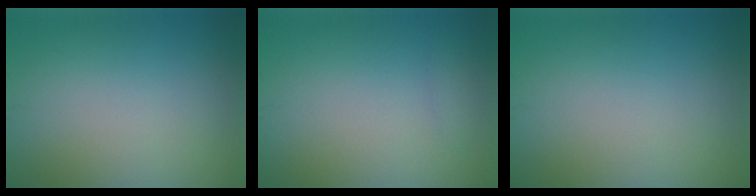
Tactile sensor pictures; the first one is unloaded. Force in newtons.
{"total": 0.5, "press": 0.5, "slide": 0.1}
{"total": 0.0}